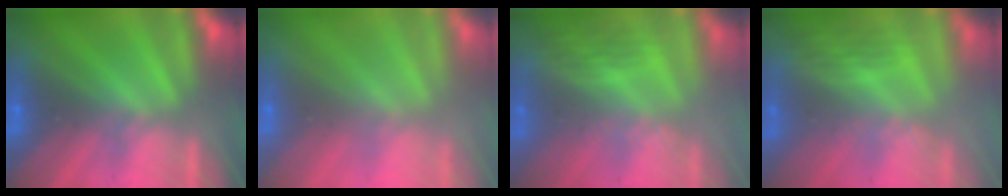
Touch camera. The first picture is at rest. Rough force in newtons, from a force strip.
{"total": 7.9}
{"total": 2.7}
{"total": 2.7}